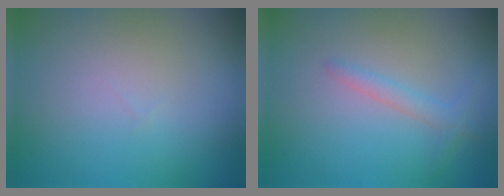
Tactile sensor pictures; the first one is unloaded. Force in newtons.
{"total": 1.4, "press": 1.4, "slide": 0.1}